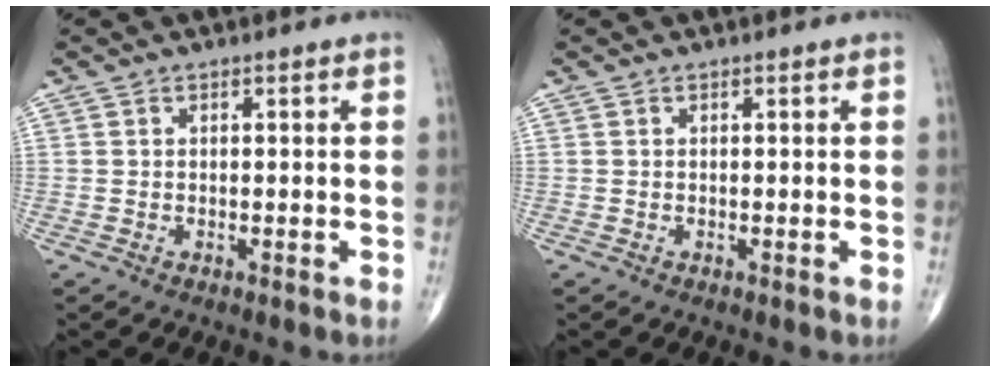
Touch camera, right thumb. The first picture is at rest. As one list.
[{"total": 0.0}]